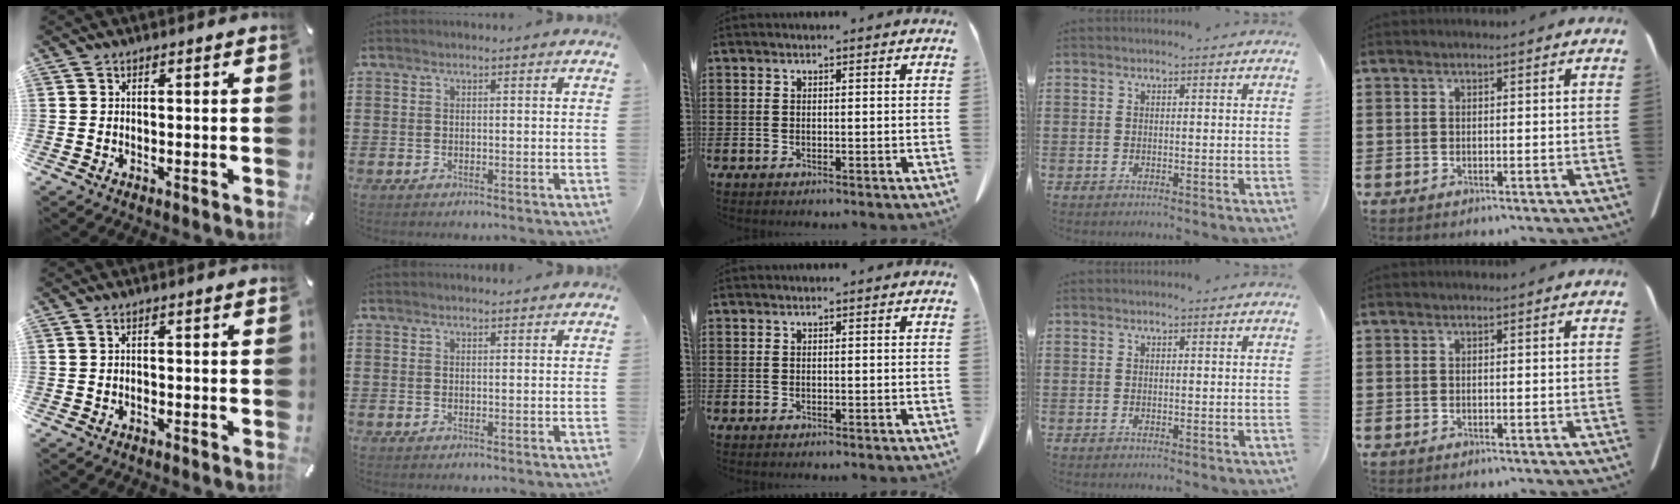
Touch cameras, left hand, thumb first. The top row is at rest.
{"thumb": {"total": 0.7, "force": [-0.3, 0.3, 0.6], "torque": [-0.014, -0.001, -0.006]}, "index": {"total": 0.9, "force": [0.9, 0.1, 0.1], "torque": [-0.003, -0.001, 0.018]}}